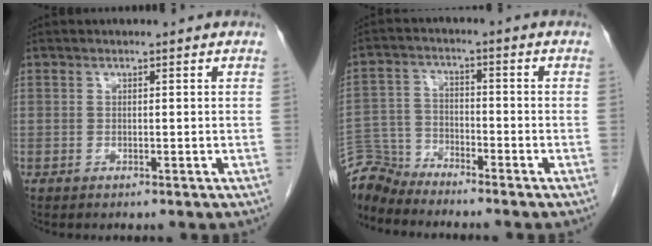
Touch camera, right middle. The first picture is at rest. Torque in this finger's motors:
{"motor_torque": [0.21, -0.21, -0.19, -0.11]}